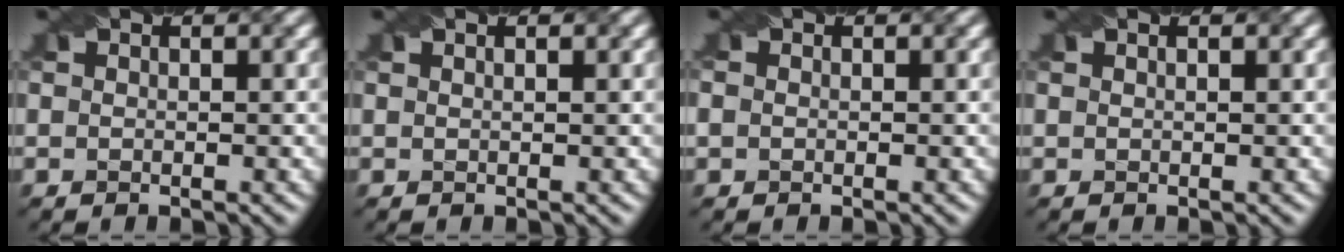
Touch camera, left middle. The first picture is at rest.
{"total": 1.8, "force": [1.0, 0.8, 1.2], "torque": [-0.006, 0.001, -0.003]}
{"total": 0.9, "force": [-0.2, 0.8, 0.3], "torque": [-0.002, -0.003, 0.001]}
{"total": 1.1, "force": [0.7, 0.4, 0.8], "torque": [-0.006, -0.006, 0.004]}